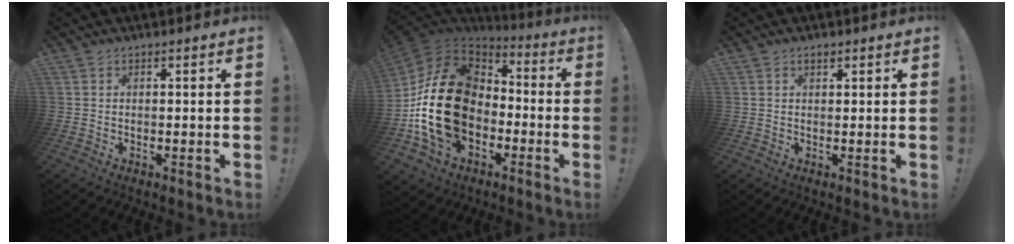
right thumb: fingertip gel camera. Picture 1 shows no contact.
{"total": 26.2, "force": [-2.0, 18.5, 18.5], "torque": [-0.370, 0.025, -0.012]}
{"total": 1.4, "force": [0.9, 0.6, 0.8], "torque": [-0.014, 0.000, 0.016]}